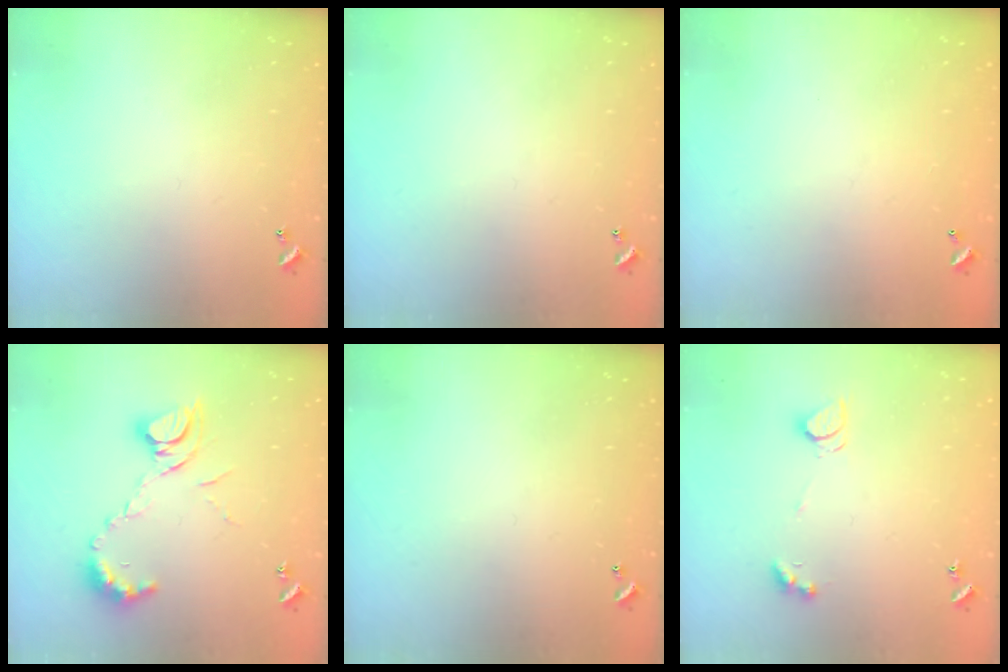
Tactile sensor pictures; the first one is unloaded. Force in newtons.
{"total": 0.0}
{"total": 2.9, "press": 2.9, "slide": 0.1}
{"total": 9.8, "press": 9.8, "slide": 1.0}
{"total": 0.0}
{"total": 2.2, "press": 2.2, "slide": 0.4}